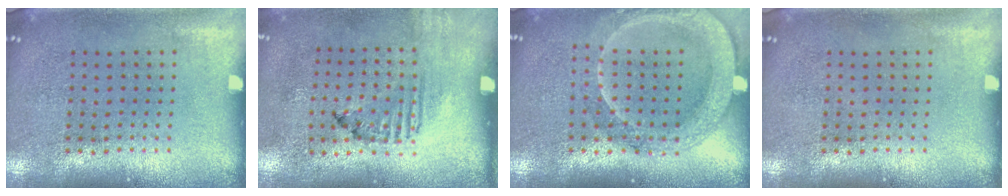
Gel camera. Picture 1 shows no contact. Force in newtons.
{"total": 1.8, "press": 1.0, "slide": 1.5}
{"total": 2.0, "press": 1.9, "slide": 0.6}
{"total": 0.0}